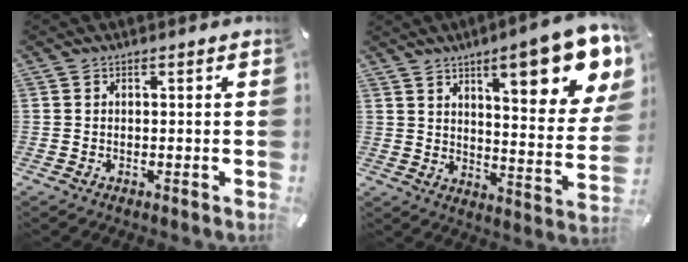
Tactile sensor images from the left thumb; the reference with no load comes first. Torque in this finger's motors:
{"motor_torque": [3.31, 1.70, 1.49, -1.29, 0.29]}